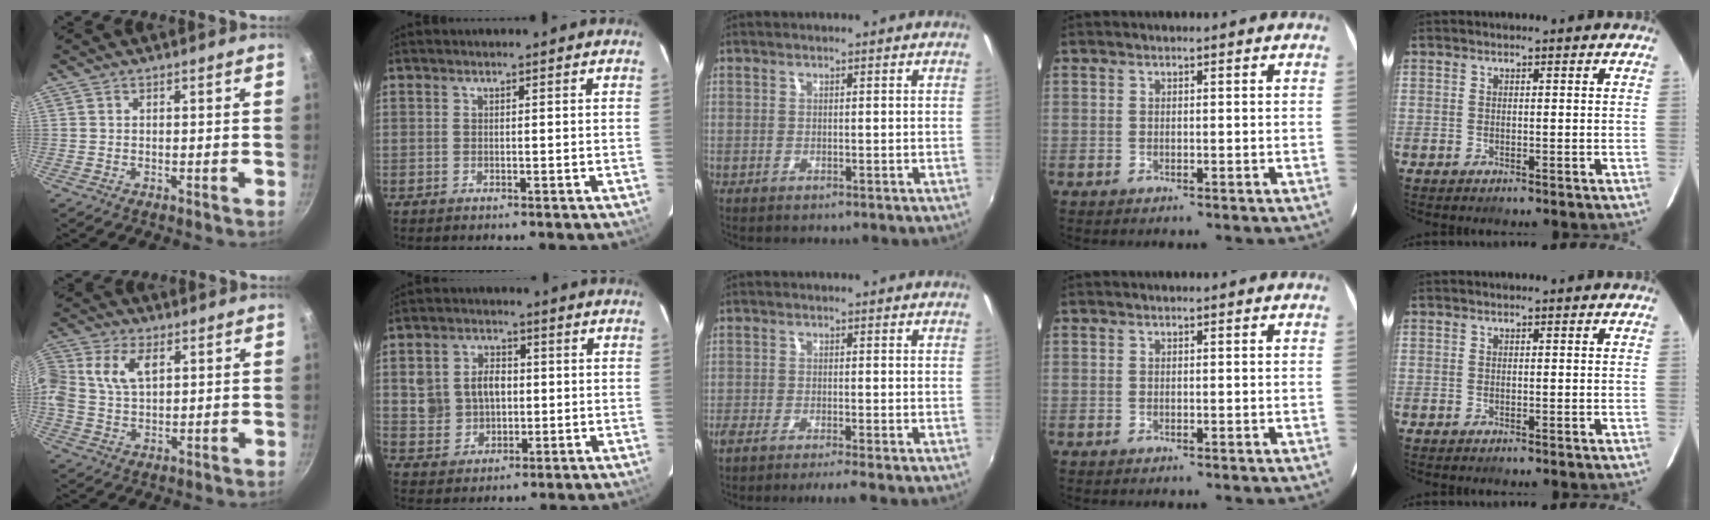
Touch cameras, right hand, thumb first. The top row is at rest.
{"thumb": {"total": 11.1, "force": [3.3, 7.5, 7.5], "torque": [-0.156, 0.018, 0.055]}, "index": {"total": 8.2, "force": [0.8, 7.1, 4.1], "torque": [-0.092, 0.023, 0.027]}, "middle": {"total": 4.0, "force": [-3.4, -0.5, 2.0], "torque": [-0.051, -0.016, -0.064]}}